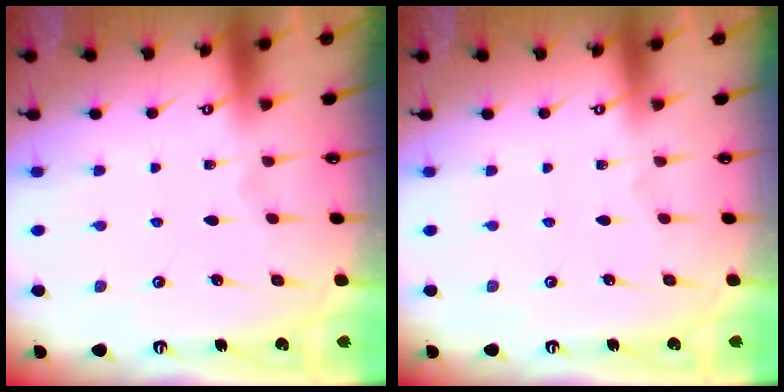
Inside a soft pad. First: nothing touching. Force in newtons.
{"total": 0.0}